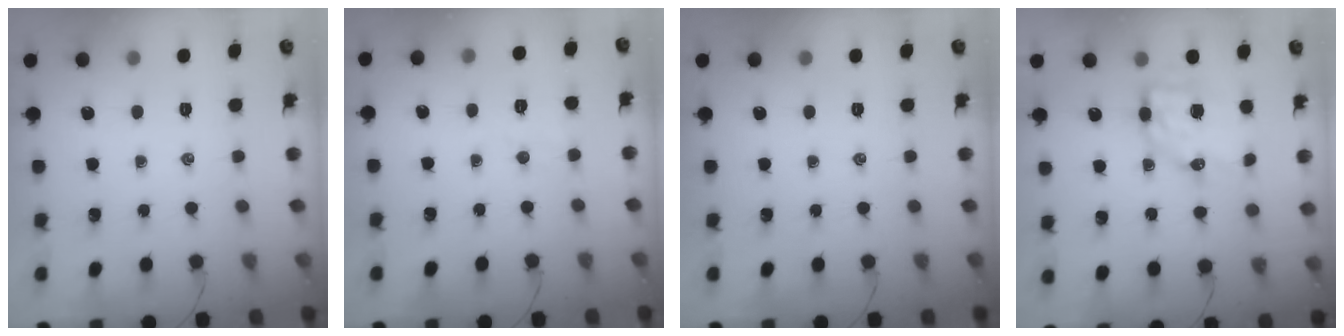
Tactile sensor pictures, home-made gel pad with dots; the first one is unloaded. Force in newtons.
{"total": 3.8, "press": 3.7, "slide": 1.0}
{"total": 0.0}
{"total": 7.9, "press": 7.8, "slide": 1.4}